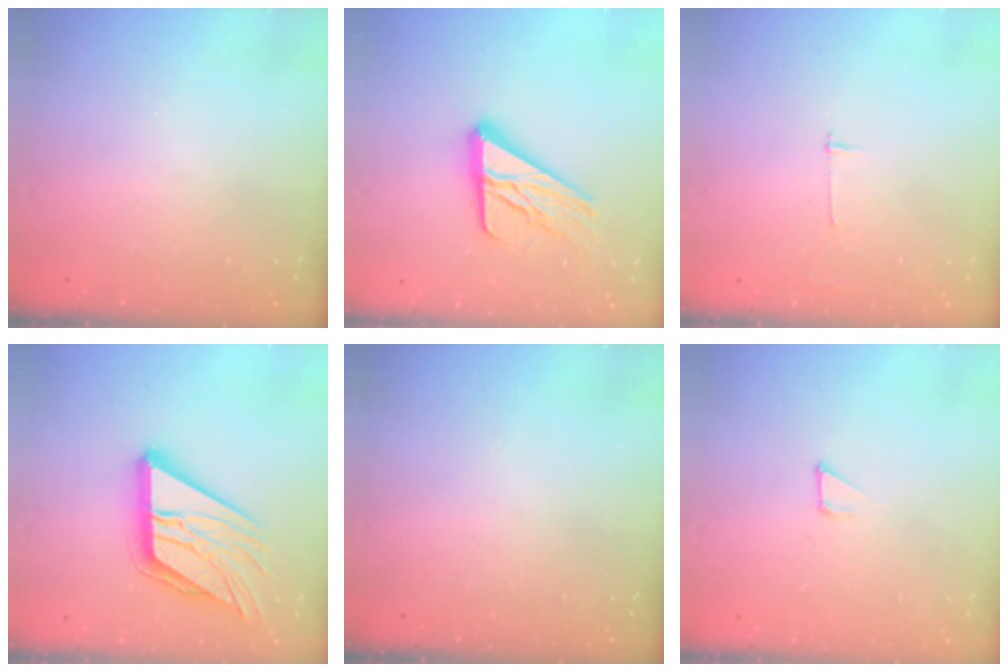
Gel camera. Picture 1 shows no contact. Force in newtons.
{"total": 16.5, "press": 16.5, "slide": 1.6}
{"total": 2.7, "press": 2.7, "slide": 0.3}
{"total": 19.1, "press": 19.0, "slide": 2.2}
{"total": 0.0}
{"total": 1.7, "press": 1.7, "slide": 0.0}